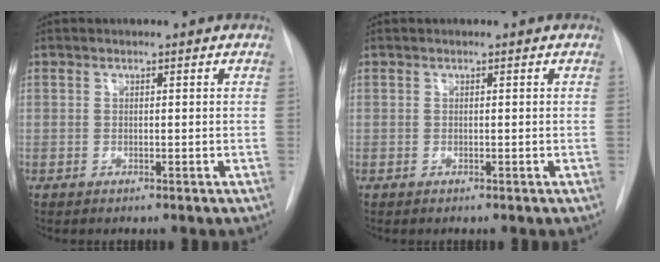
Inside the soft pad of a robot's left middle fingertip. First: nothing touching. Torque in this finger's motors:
{"motor_torque": [0.09, -0.07, 0.02, 0.01]}